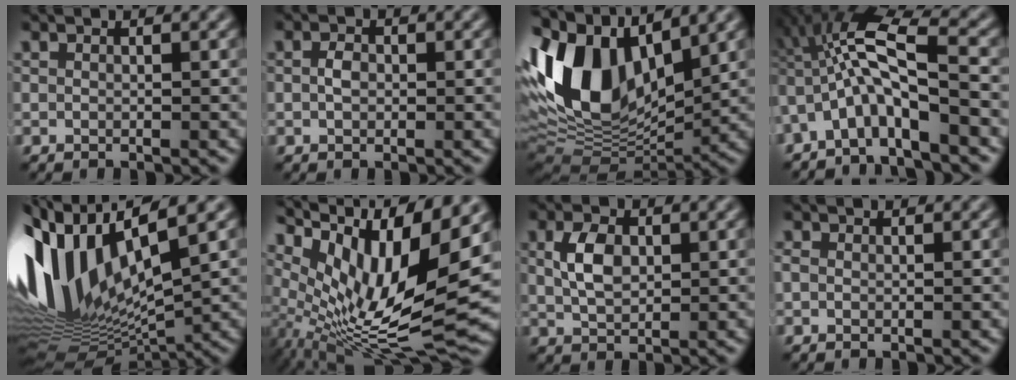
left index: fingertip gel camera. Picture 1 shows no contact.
{"total": 1.3, "force": [-0.4, 0.9, 0.8], "torque": [-0.020, 0.003, -0.007]}
{"total": 14.1, "force": [3.6, 8.1, 10.9], "torque": [-0.235, 0.015, 0.060]}
{"total": 6.9, "force": [-2.3, 2.0, 6.1], "torque": [-0.123, 0.019, -0.055]}
{"total": 14.1, "force": [1.5, 5.8, 12.7], "torque": [-0.280, 0.003, 0.035]}
{"total": 13.8, "force": [4.1, 4.4, 12.4], "torque": [-0.232, 0.009, 0.079]}
{"total": 3.3, "force": [0.4, 2.2, 2.5], "torque": [-0.059, 0.005, 0.013]}
{"total": 0.7, "force": [0.0, 0.5, 0.4], "torque": [-0.011, 0.006, 0.002]}